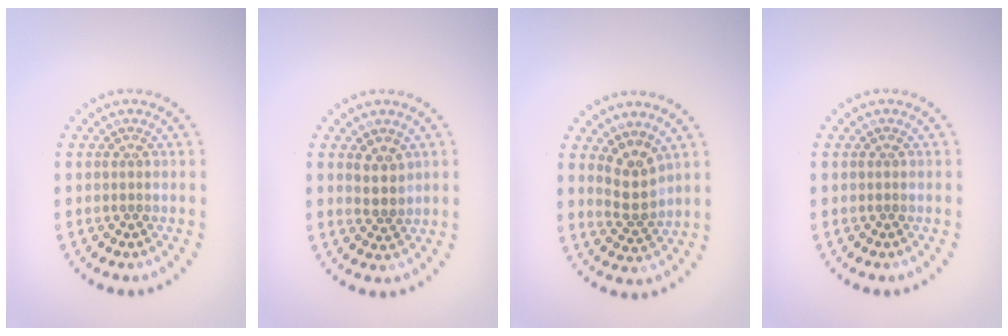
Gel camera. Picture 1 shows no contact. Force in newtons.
{"total": 2.0, "press": 1.7, "slide": 1.1}
{"total": 2.9, "press": 2.5, "slide": 1.3}
{"total": 0.0}